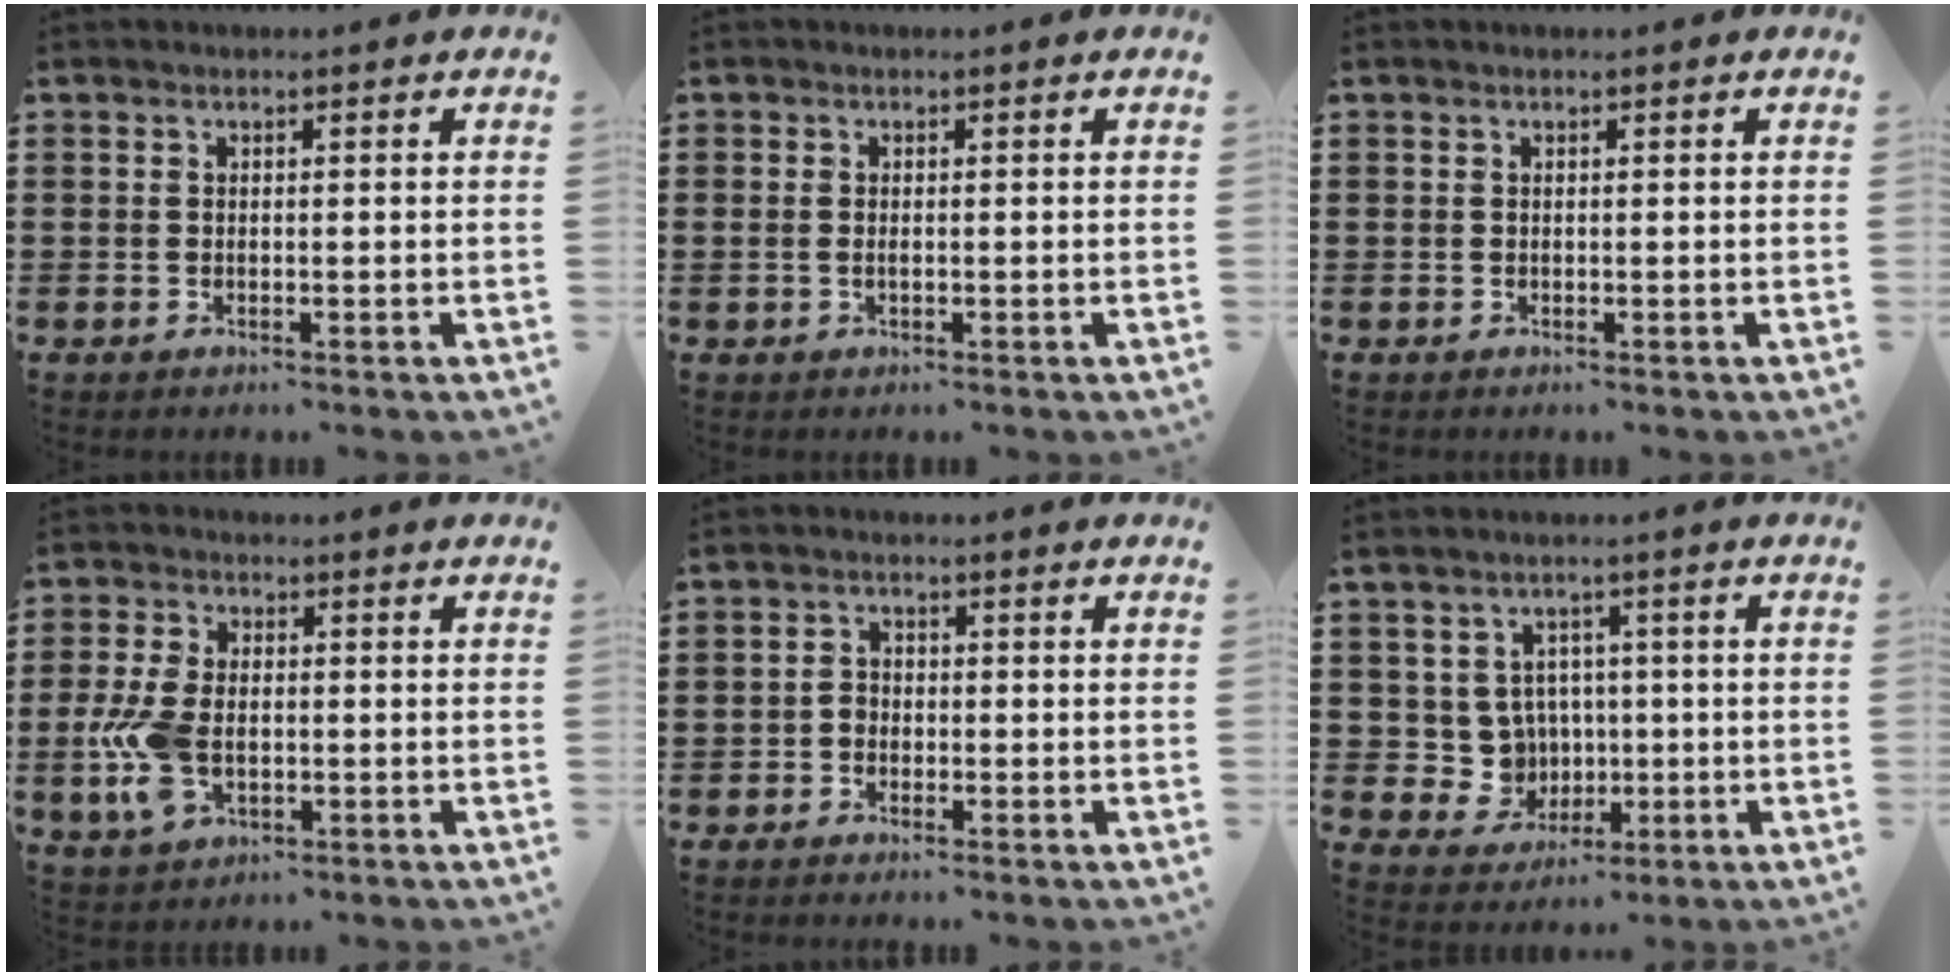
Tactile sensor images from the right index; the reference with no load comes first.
{"total": 0.9, "force": [-0.3, 0.4, 0.8], "torque": [-0.018, -0.002, -0.005]}
{"total": 0.0}
{"total": 7.6, "force": [-1.4, 4.3, 6.1], "torque": [-0.154, -0.008, -0.031]}
{"total": 1.4, "force": [-0.9, 1.0, 0.5], "torque": [-0.014, 0.004, -0.019]}
{"total": 5.7, "force": [0.2, 5.5, 1.5], "torque": [-0.046, 0.007, 0.008]}